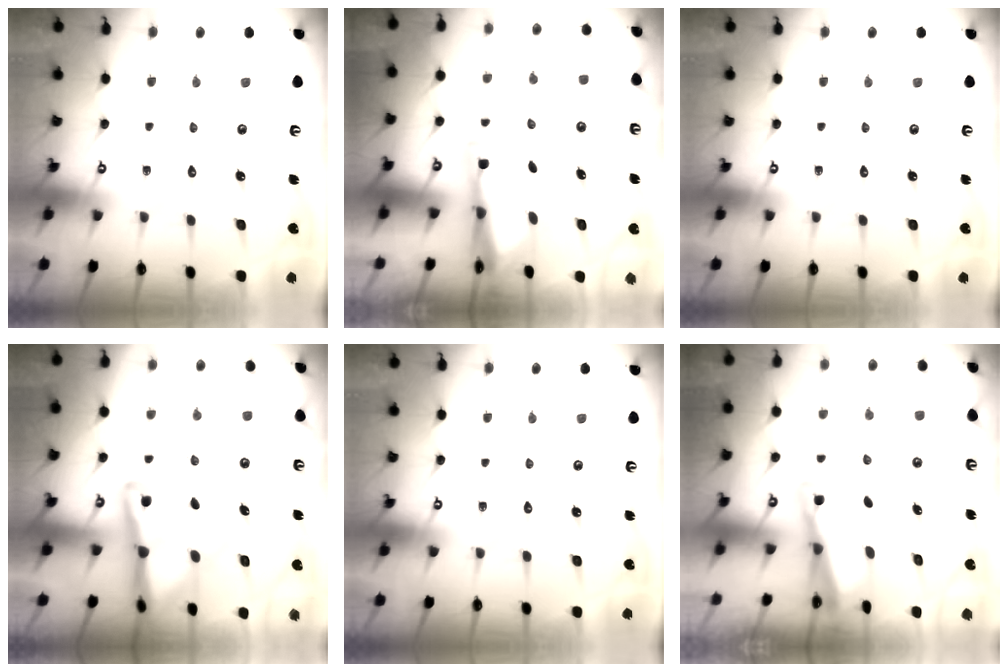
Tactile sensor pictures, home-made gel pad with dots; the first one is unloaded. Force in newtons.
{"total": 2.9, "press": 2.8, "slide": 0.9}
{"total": 0.0}
{"total": 11.9, "press": 11.8, "slide": 1.2}
{"total": 0.0}
{"total": 2.5, "press": 2.5, "slide": 0.2}